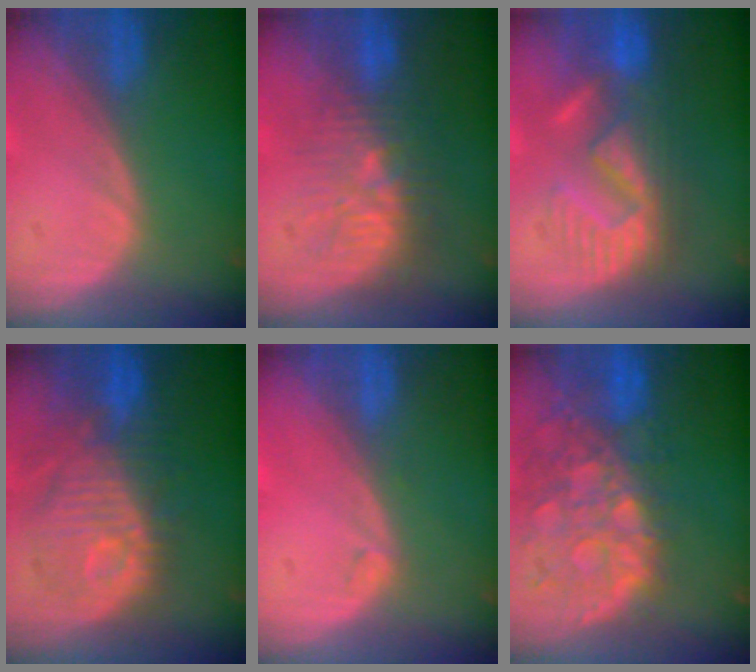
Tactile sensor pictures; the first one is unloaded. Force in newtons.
{"total": 9.2, "press": 8.6, "slide": 3.1}
{"total": 9.0, "press": 8.9, "slide": 1.5}
{"total": 11.0, "press": 10.6, "slide": 3.1}
{"total": 0.6, "press": 0.6, "slide": 0.2}
{"total": 12.0, "press": 10.0, "slide": 6.7}